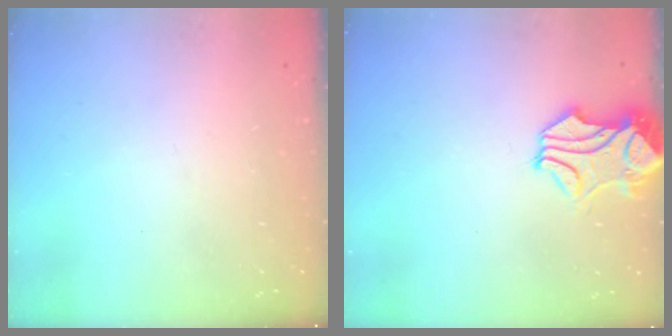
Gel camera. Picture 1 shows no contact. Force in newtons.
{"total": 1.9, "press": 1.4, "slide": 1.2}